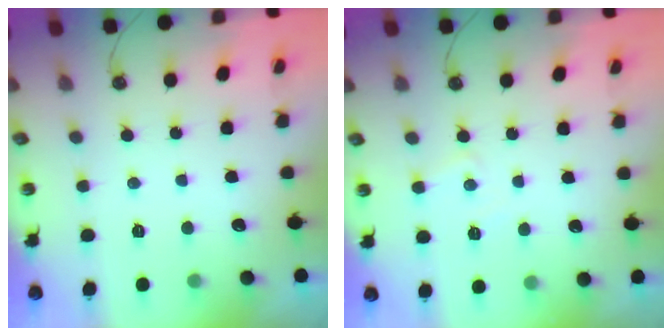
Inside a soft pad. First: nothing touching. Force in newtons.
{"total": 5.7, "press": 5.6, "slide": 0.7}